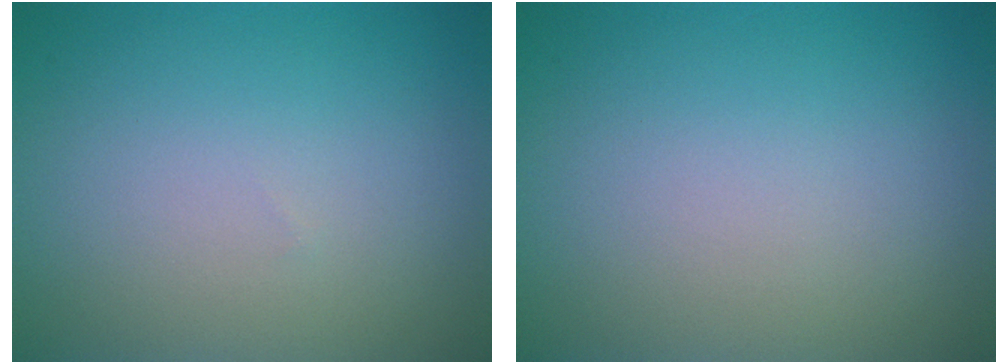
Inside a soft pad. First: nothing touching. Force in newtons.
{"total": 0.0}